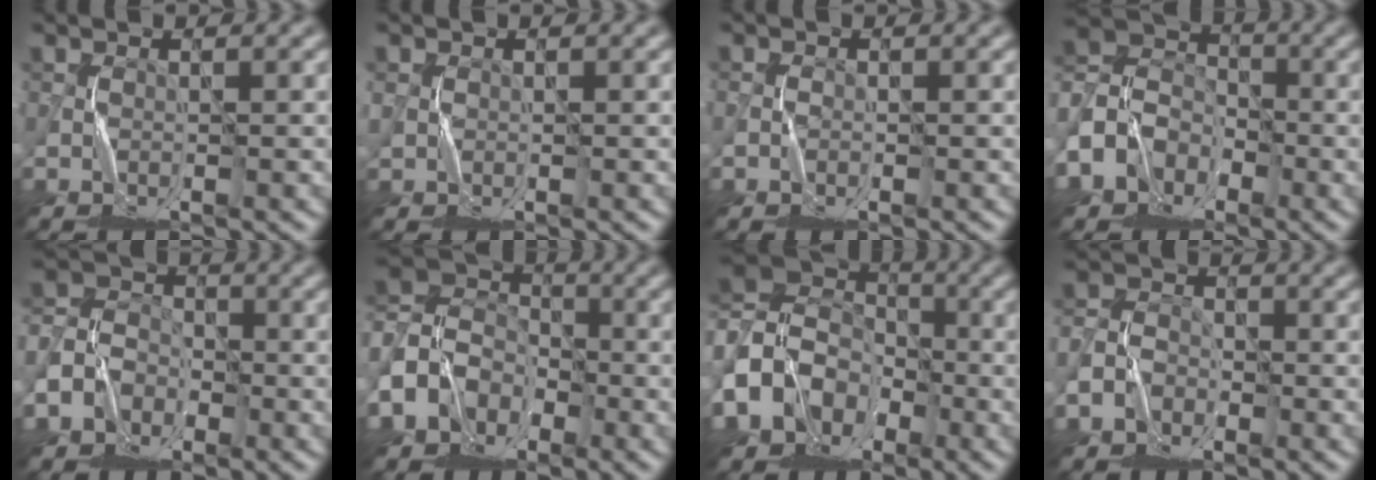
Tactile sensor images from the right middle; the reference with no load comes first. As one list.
[{"total": 1.1, "force": [0.2, 1.0, 0.3], "torque": [-0.006, 0.001, 0.003]}, {"total": 0.6, "force": [-0.3, 0.5, 0.2], "torque": [-0.001, 0.001, -0.006]}, {"total": 7.2, "force": [-3.5, 5.7, 2.6], "torque": [-0.053, 0.003, -0.093]}, {"total": 4.9, "force": [-2.3, 4.0, 1.6], "torque": [-0.019, 0.002, -0.054]}, {"total": 7.9, "force": [-3.7, 6.4, 3.0], "torque": [-0.064, -0.002, -0.098]}, {"total": 11.5, "force": [-4.3, 9.6, 4.7], "torque": [-0.111, -0.005, -0.110]}, {"total": 3.0, "force": [-1.6, 2.3, 1.1], "torque": [-0.020, 0.003, -0.037]}]